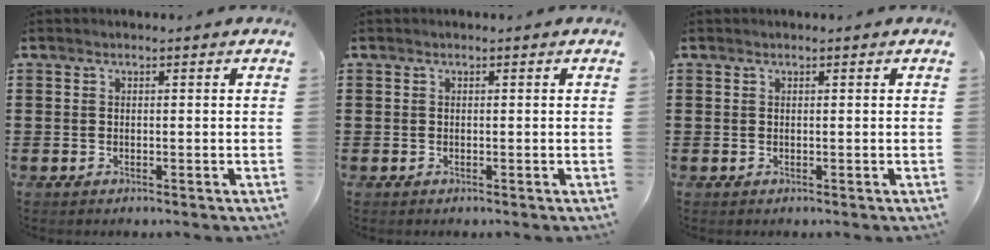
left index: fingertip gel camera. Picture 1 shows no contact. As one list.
[{"total": 0.0}, {"total": 0.0}]